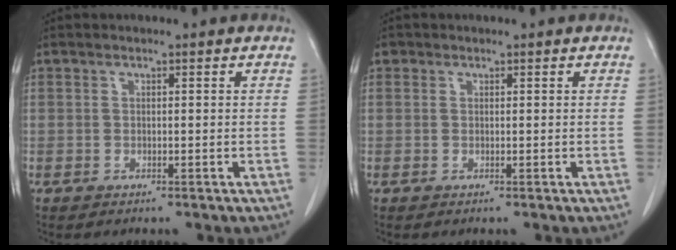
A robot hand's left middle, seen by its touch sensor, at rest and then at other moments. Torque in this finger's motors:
{"motor_torque": [0.09, -0.06, -0.06, -0.01]}